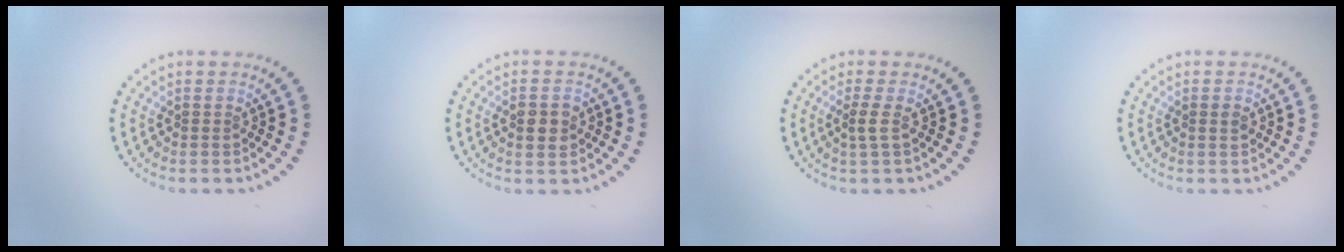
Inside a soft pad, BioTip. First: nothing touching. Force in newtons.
{"total": 2.6, "press": 2.6, "slide": 0.2}
{"total": 1.1, "press": 0.9, "slide": 0.7}
{"total": 0.9, "press": 0.9, "slide": 0.1}